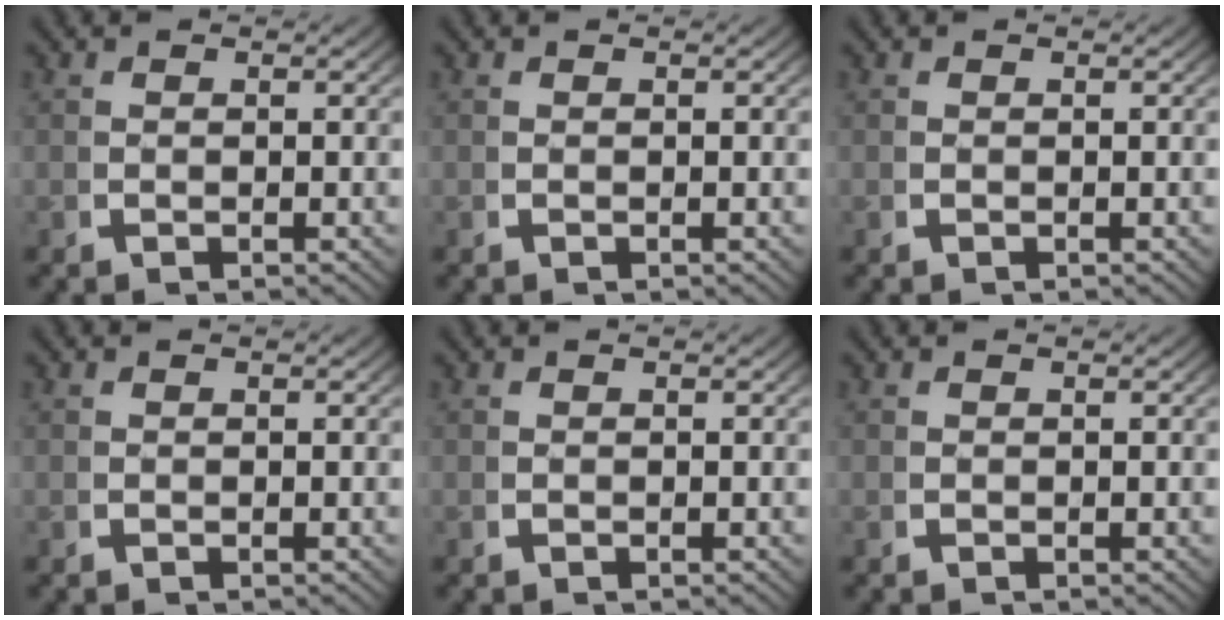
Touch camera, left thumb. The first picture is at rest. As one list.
[{"total": 0.0}, {"total": 0.0}, {"total": 0.0}, {"total": 0.0}, {"total": 0.0}]